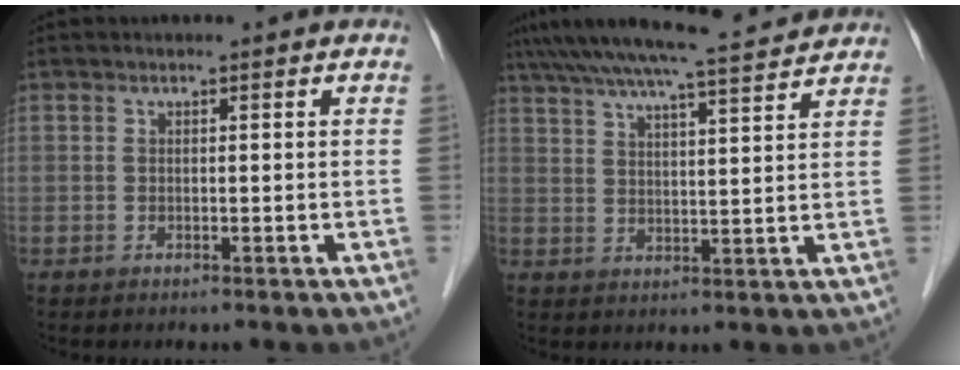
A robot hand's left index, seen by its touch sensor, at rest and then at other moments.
{"total": 16.1, "force": [14.4, 0.6, 7.2], "torque": [-0.131, 0.034, 0.208]}